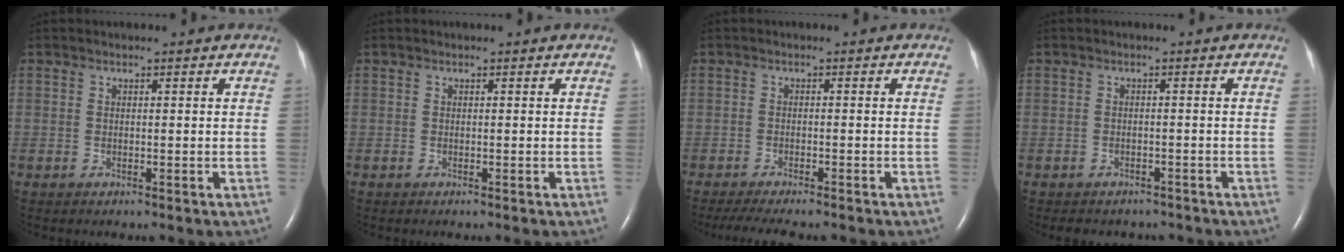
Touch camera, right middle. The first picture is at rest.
{"total": 0.0}
{"total": 8.2, "force": [-7.0, 1.3, 4.0], "torque": [-0.062, -0.012, -0.105]}
{"total": 5.8, "force": [-5.1, 2.6, 1.2], "torque": [-0.016, 0.006, -0.056]}